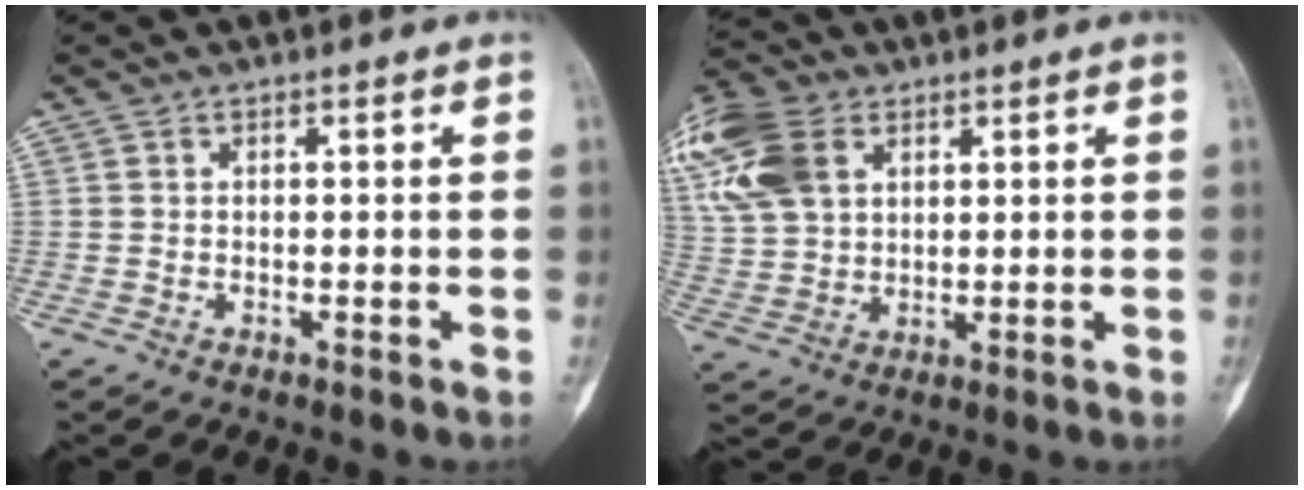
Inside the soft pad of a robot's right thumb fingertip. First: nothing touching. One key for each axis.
{"total": 16.8, "fx": 7.1, "fy": 11.8, "fz": 9.6, "tx": -0.226, "ty": 0.008, "tz": 0.138}